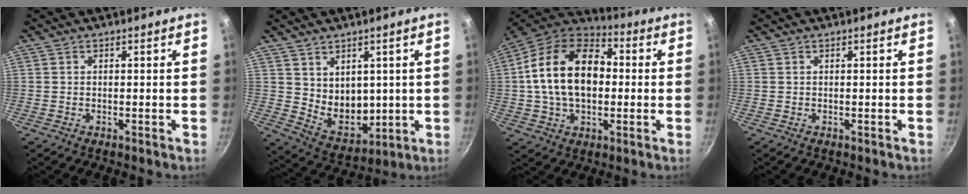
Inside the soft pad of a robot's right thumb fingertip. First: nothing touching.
{"total": 8.9, "force": [2.5, 6.6, 5.3], "torque": [-0.057, -0.033, 0.066]}
{"total": 20.4, "force": [1.2, 13.5, 15.2], "torque": [-0.241, 0.034, 0.008]}
{"total": 0.0}